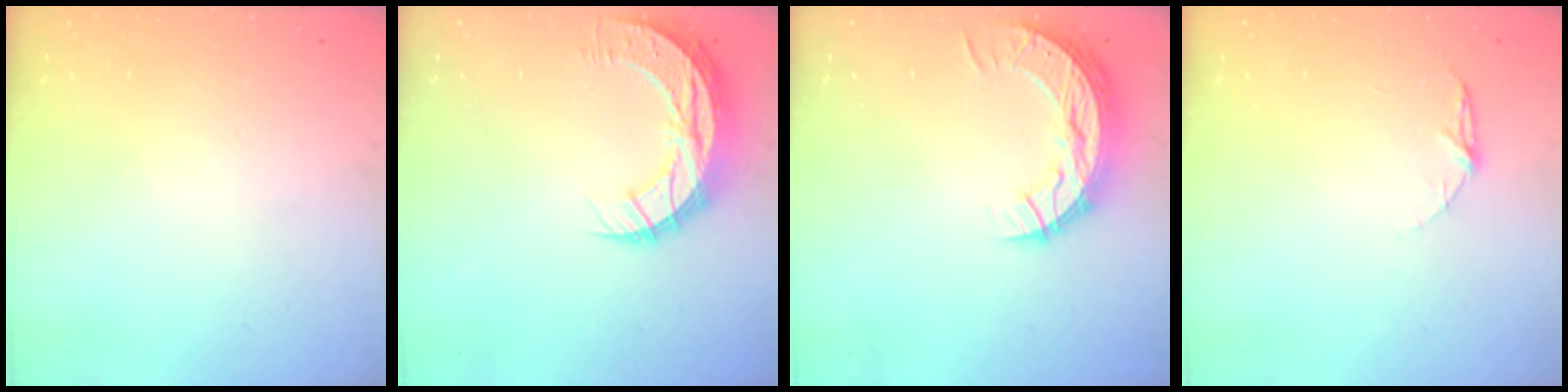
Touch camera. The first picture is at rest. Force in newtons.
{"total": 11.0, "press": 11.0, "slide": 0.8}
{"total": 9.9, "press": 9.9, "slide": 0.7}
{"total": 4.4, "press": 4.4, "slide": 0.5}